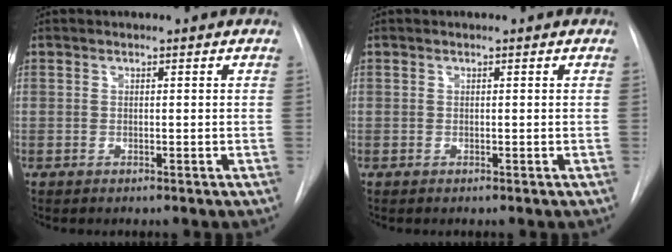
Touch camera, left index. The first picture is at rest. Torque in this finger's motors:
{"motor_torque": [0.00, 0.00, 0.00, 0.00]}